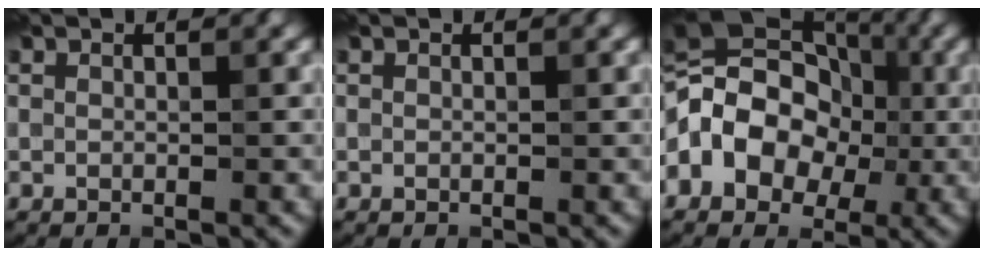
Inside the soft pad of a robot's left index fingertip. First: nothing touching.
{"total": 0.0}
{"total": 10.3, "force": [-1.6, 7.8, 6.6], "torque": [-0.090, 0.020, -0.050]}